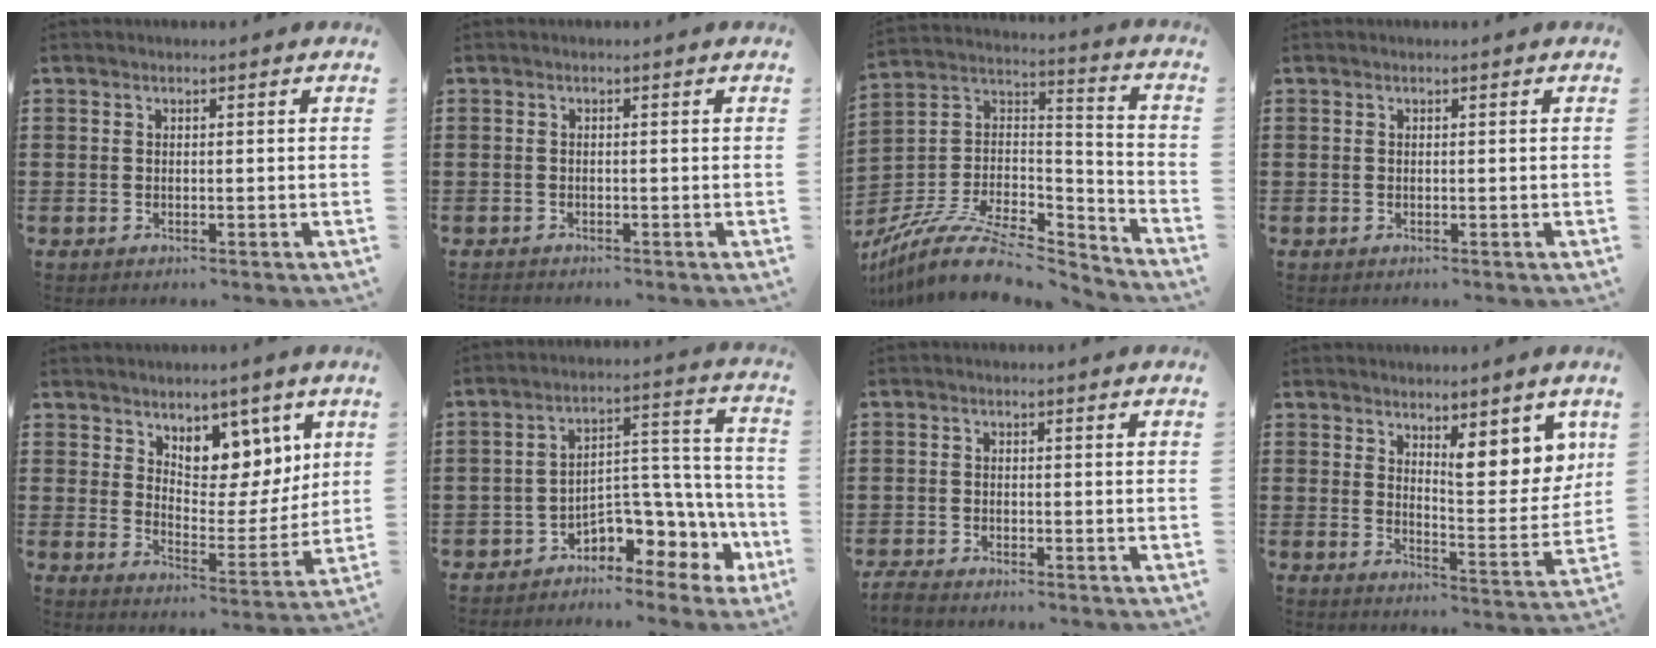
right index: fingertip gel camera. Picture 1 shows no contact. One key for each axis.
{"total": 0.6, "fx": -0.6, "fy": 0.1, "fz": 0.1, "tx": -0.003, "ty": -0.001, "tz": -0.012}
{"total": 11.4, "fx": -8.5, "fy": 4.4, "fz": 6.3, "tx": -0.122, "ty": 0.015, "tz": -0.159}
{"total": 0.0}
{"total": 7.2, "fx": 5.5, "fy": 4.2, "fz": 2.1, "tx": -0.052, "ty": -0.041, "tz": 0.097}
{"total": 6.3, "fx": -2.5, "fy": 4.6, "fz": 3.5, "tx": -0.065, "ty": -0.019, "tz": -0.044}
{"total": 1.9, "fx": -1.9, "fy": 0.2, "fz": 0.2, "tx": -0.014, "ty": -0.003, "tz": -0.041}
{"total": 8.1, "fx": 5.6, "fy": 3.0, "fz": 5.0, "tx": -0.073, "ty": -0.033, "tz": 0.095}